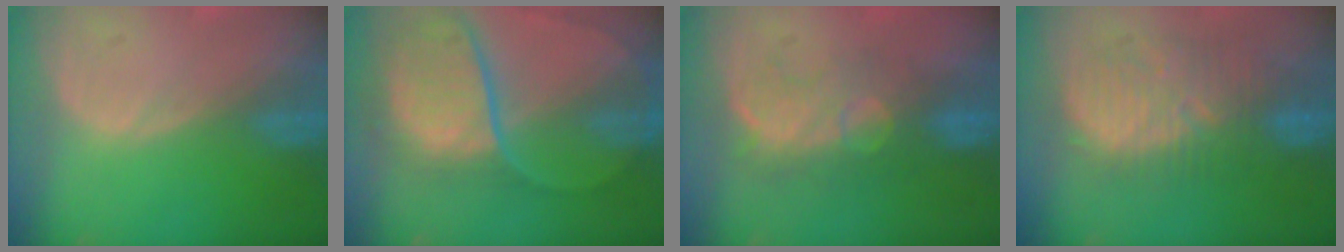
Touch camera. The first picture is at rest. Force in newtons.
{"total": 11.4, "press": 9.4, "slide": 6.4}
{"total": 8.1, "press": 7.7, "slide": 2.3}
{"total": 9.4, "press": 9.4, "slide": 1.0}